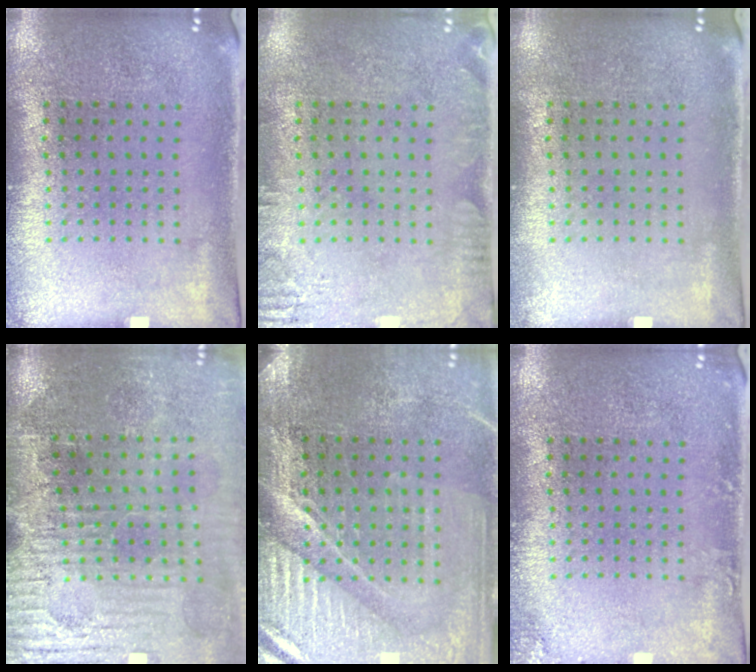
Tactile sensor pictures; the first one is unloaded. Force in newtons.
{"total": 2.3, "press": 2.3, "slide": 0.2}
{"total": 0.0}
{"total": 3.9, "press": 3.6, "slide": 1.4}
{"total": 4.0, "press": 3.7, "slide": 1.5}
{"total": 1.3, "press": 1.3, "slide": 0.0}